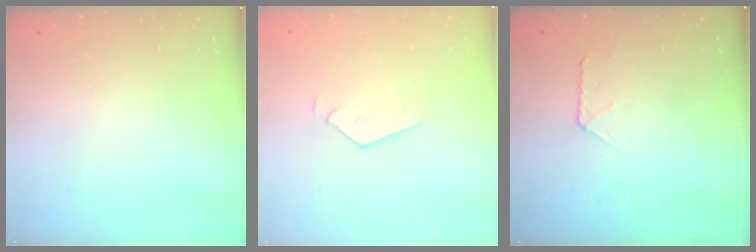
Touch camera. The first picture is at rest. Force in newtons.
{"total": 3.5, "press": 3.4, "slide": 0.2}
{"total": 4.5, "press": 4.5, "slide": 0.4}